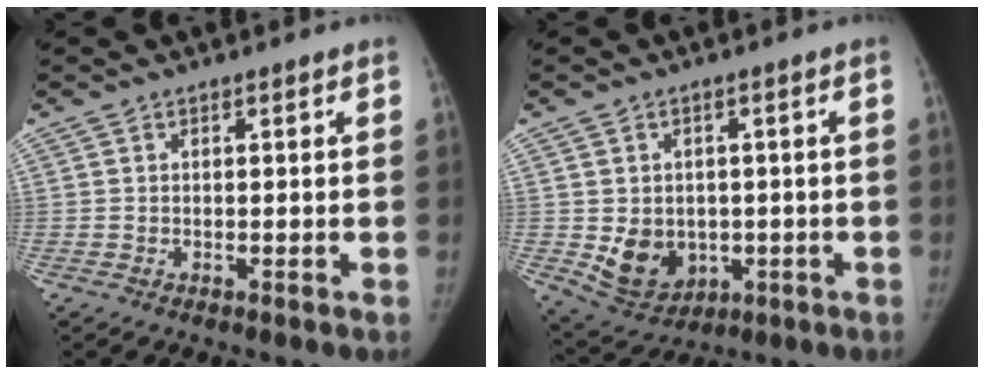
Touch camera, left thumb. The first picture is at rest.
{"total": 9.0, "force": [-1.3, 7.4, 5.0], "torque": [-0.049, -0.001, 0.001]}